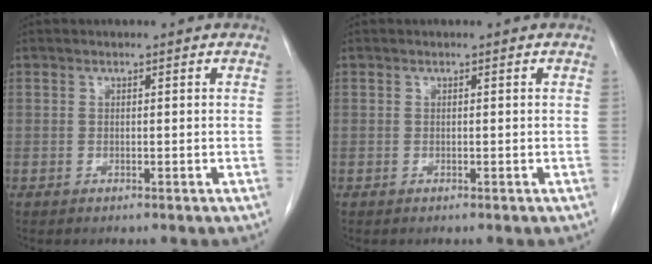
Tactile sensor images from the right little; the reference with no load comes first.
{"total": 0.0}